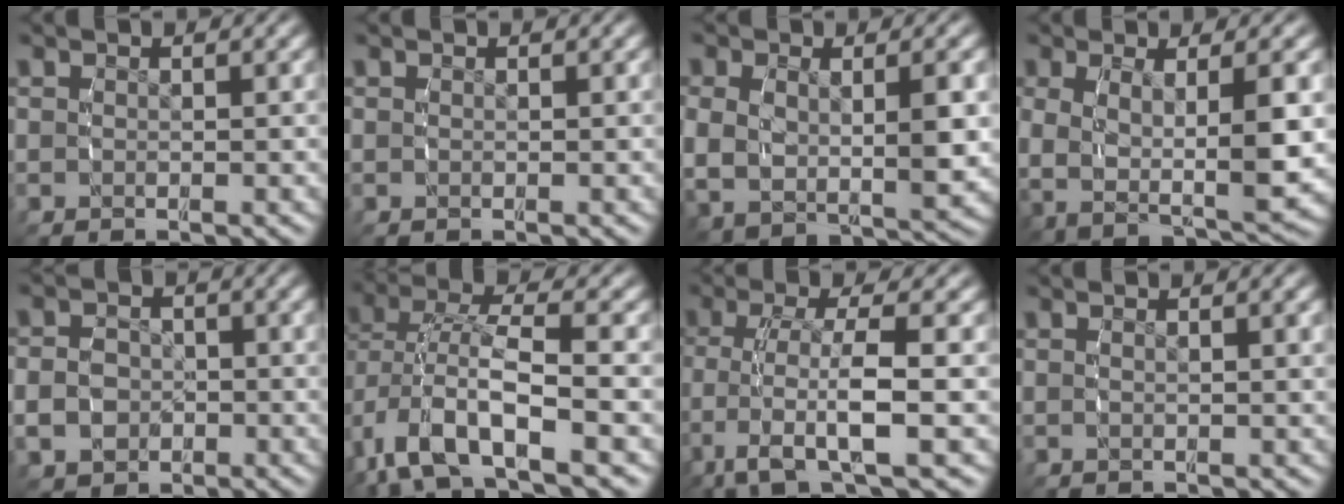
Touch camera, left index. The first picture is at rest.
{"total": 0.0}
{"total": 6.6, "force": [0.9, 4.6, 4.7], "torque": [-0.117, -0.016, 0.023]}
{"total": 8.9, "force": [0.6, 5.5, 7.0], "torque": [-0.147, -0.018, 0.013]}
{"total": 4.5, "force": [-1.1, 3.9, 2.0], "torque": [-0.035, -0.015, -0.020]}
{"total": 6.3, "force": [-1.7, 3.4, 5.0], "torque": [-0.120, -0.011, -0.024]}
{"total": 6.0, "force": [-0.9, 2.4, 5.4], "torque": [-0.119, -0.013, -0.009]}
{"total": 1.1, "force": [0.4, 0.0, 1.0], "torque": [-0.013, 0.008, 0.005]}